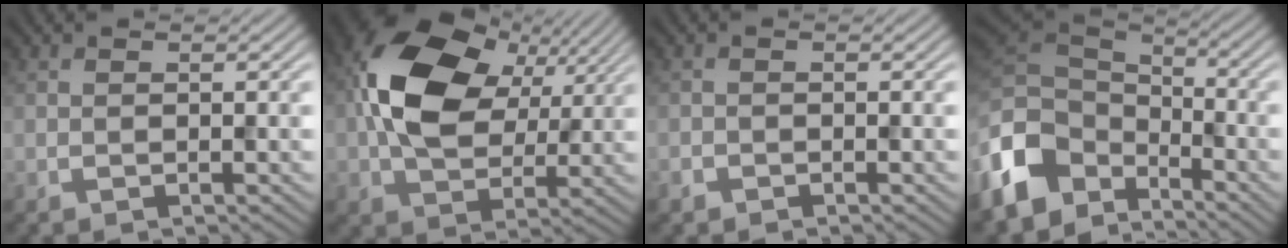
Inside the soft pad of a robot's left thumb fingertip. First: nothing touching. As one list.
[{"total": 14.9, "force": [3.8, 9.9, 10.4], "torque": [-0.220, 0.013, 0.072]}, {"total": 1.2, "force": [-0.9, 0.7, 0.2], "torque": [-0.007, -0.006, -0.022]}, {"total": 12.0, "force": [-5.5, 8.6, 6.3], "torque": [-0.201, -0.022, -0.108]}]